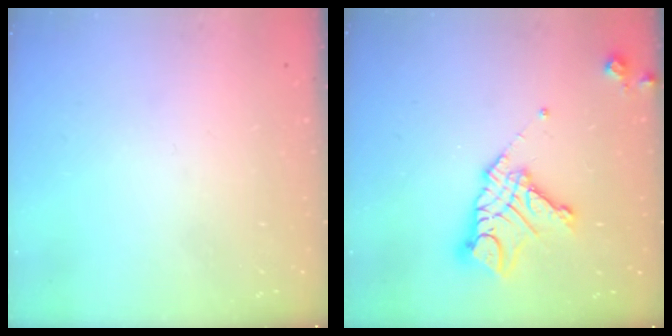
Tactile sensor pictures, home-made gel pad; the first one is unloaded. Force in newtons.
{"total": 13.9, "press": 13.9, "slide": 1.1}